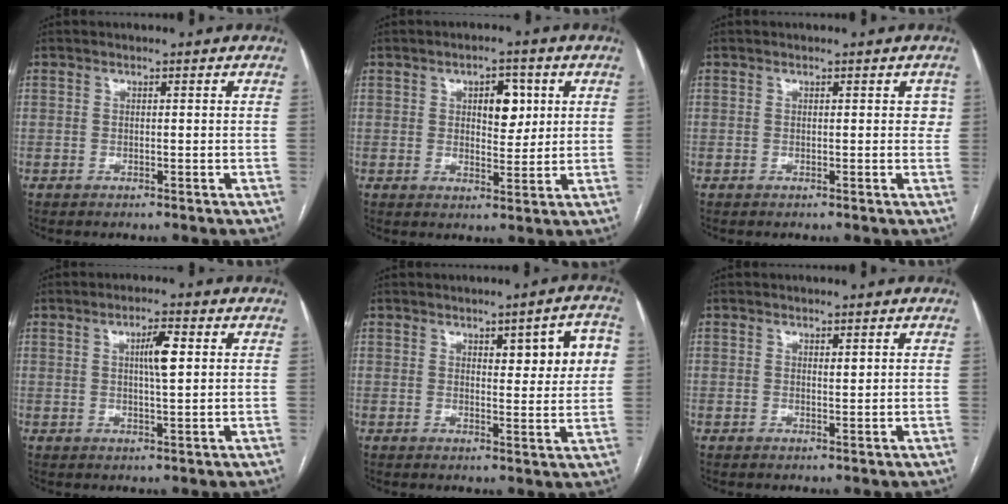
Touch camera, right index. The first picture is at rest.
{"total": 5.4, "force": [1.7, 2.7, 4.4], "torque": [-0.063, 0.006, 0.029]}
{"total": 1.3, "force": [0.4, 1.0, 0.8], "torque": [-0.001, 0.010, 0.002]}
{"total": 4.3, "force": [1.1, 0.5, 4.2], "torque": [-0.074, 0.003, 0.019]}
{"total": 7.5, "force": [2.4, 2.0, 6.8], "torque": [-0.082, 0.010, 0.030]}
{"total": 0.8, "force": [0.4, 0.4, 0.5], "torque": [-0.007, -0.003, 0.006]}